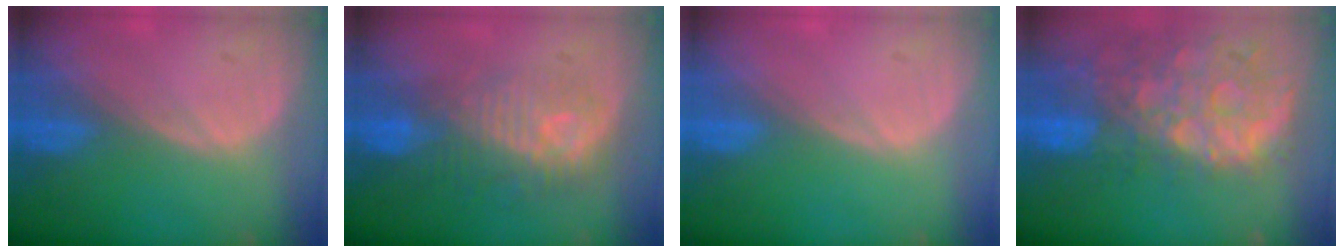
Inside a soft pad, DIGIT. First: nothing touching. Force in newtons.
{"total": 9.7, "press": 8.9, "slide": 3.9}
{"total": 0.0}
{"total": 13.3, "press": 10.9, "slide": 7.6}